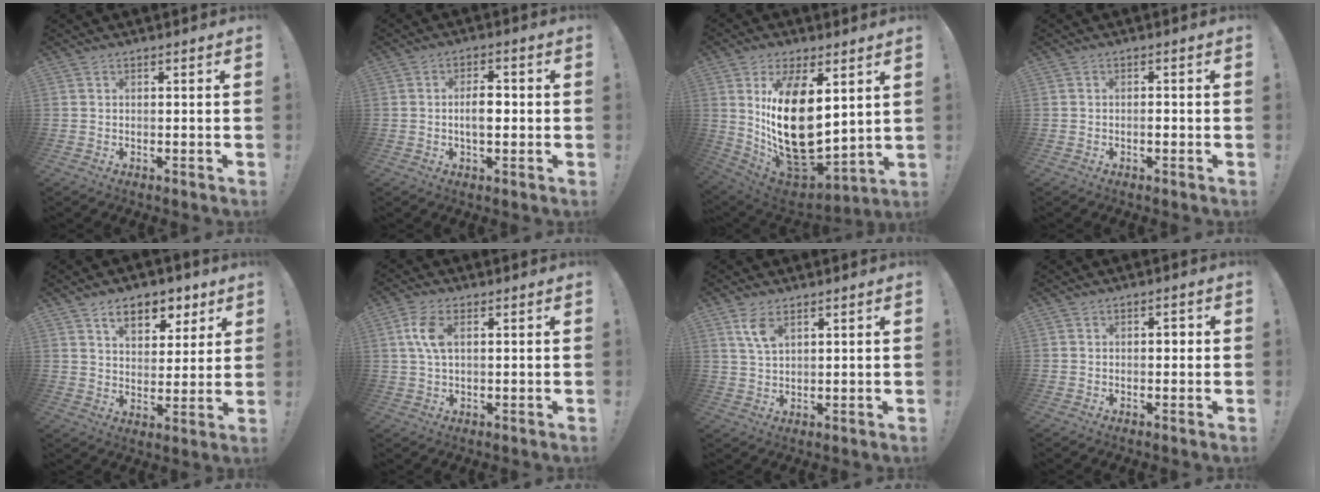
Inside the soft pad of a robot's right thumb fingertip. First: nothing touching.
{"total": 5.9, "force": [-0.7, 3.1, 4.9], "torque": [-0.078, 0.006, -0.019]}
{"total": 22.8, "force": [5.1, 12.4, 18.5], "torque": [-0.346, -0.062, 0.099]}
{"total": 1.3, "force": [-0.8, 0.6, 0.9], "torque": [-0.010, 0.001, -0.015]}
{"total": 10.1, "force": [5.9, 6.1, 5.4], "torque": [-0.071, -0.029, 0.105]}
{"total": 7.0, "force": [1.6, 3.9, 5.7], "torque": [-0.117, 0.003, 0.027]}
{"total": 5.8, "force": [3.2, 2.6, 4.1], "torque": [-0.072, -0.012, 0.058]}
{"total": 1.6, "force": [-0.3, 1.2, 1.1], "torque": [-0.011, 0.003, -0.012]}